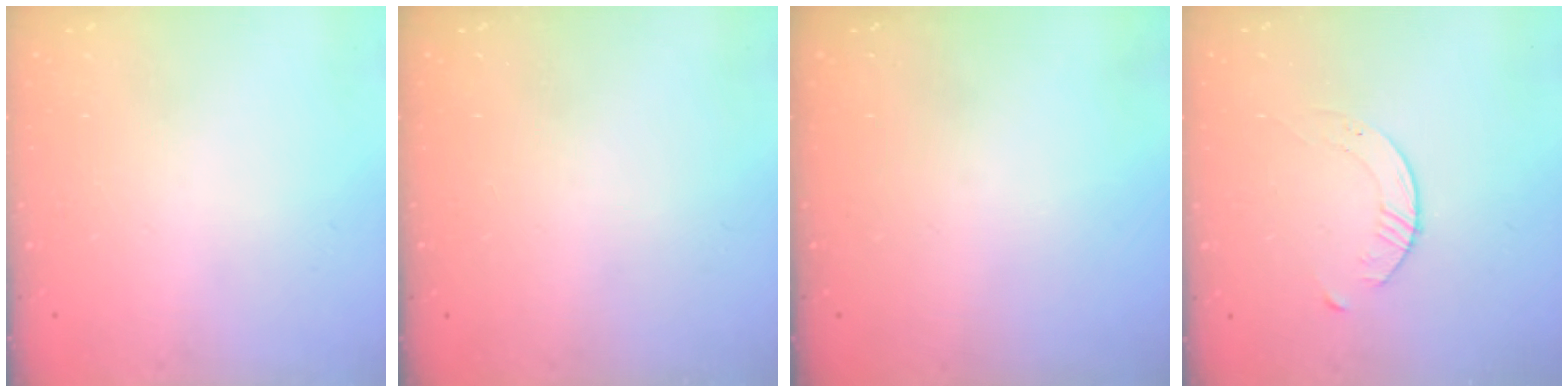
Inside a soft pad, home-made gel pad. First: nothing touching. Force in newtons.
{"total": 0.0}
{"total": 0.0}
{"total": 3.9, "press": 3.9, "slide": 0.4}